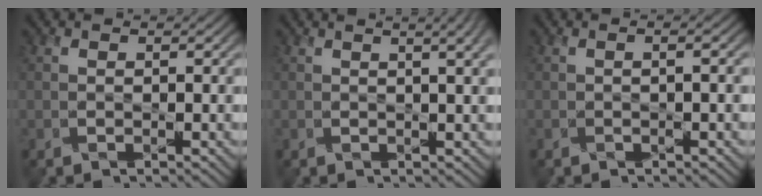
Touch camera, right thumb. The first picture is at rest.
{"total": 5.2, "force": [2.4, 1.8, 4.3], "torque": [-0.037, 0.027, 0.013]}
{"total": 1.6, "force": [-0.1, 0.5, 1.5], "torque": [-0.019, 0.006, -0.002]}